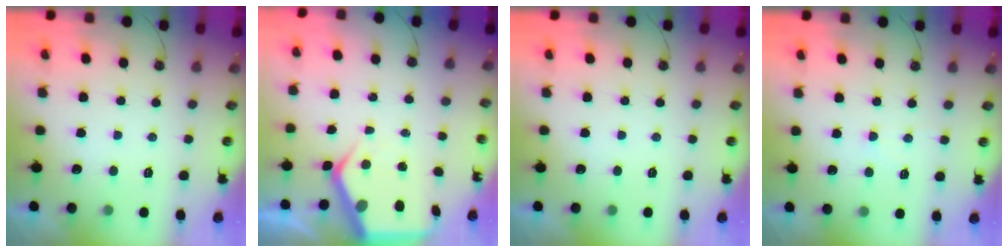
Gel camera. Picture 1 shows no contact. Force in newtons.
{"total": 6.9, "press": 6.8, "slide": 0.8}
{"total": 0.0}
{"total": 2.8, "press": 2.7, "slide": 0.4}